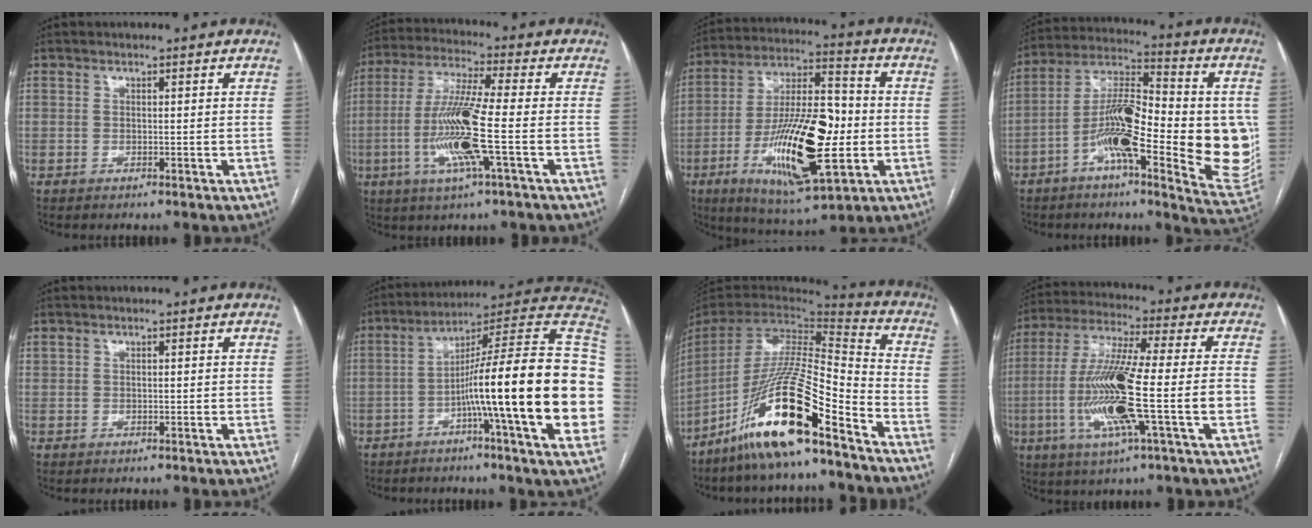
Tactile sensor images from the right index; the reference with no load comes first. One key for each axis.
{"total": 12.9, "fx": -2.9, "fy": -0.1, "fz": 12.5, "tx": -0.256, "ty": -0.011, "tz": -0.064}
{"total": 20.7, "fx": -4.3, "fy": 5.7, "fz": 19.5, "tx": -0.363, "ty": 0.000, "tz": -0.066}
{"total": 22.4, "fx": -3.6, "fy": 5.4, "fz": 21.5, "tx": -0.294, "ty": 0.005, "tz": -0.054}
{"total": 0.7, "fx": 0.5, "fy": 0.4, "fz": 0.4, "tx": -0.003, "ty": 0.003, "tz": 0.009}
{"total": 26.4, "fx": -3.8, "fy": 0.5, "fz": 26.1, "tx": -0.287, "ty": 0.018, "tz": -0.073}
{"total": 19.9, "fx": -12.9, "fy": 2.2, "fz": 14.9, "tx": -0.309, "ty": -0.024, "tz": -0.241}
{"total": 16.8, "fx": -3.6, "fy": 0.5, "fz": 16.4, "tx": -0.323, "ty": -0.009, "tz": -0.070}